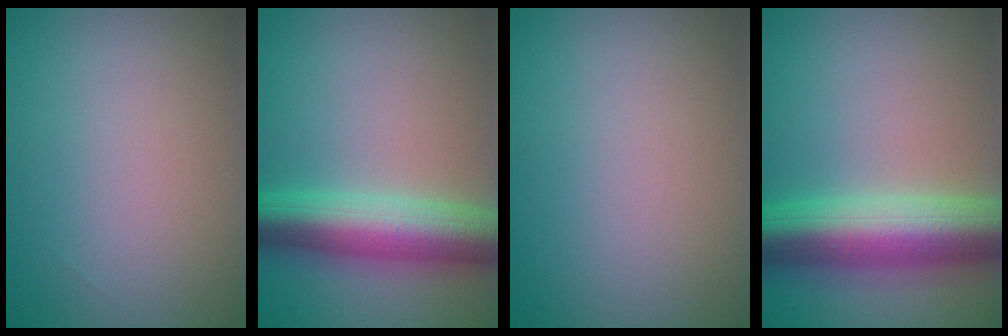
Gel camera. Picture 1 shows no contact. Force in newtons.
{"total": 8.0, "press": 8.0, "slide": 0.3}
{"total": 0.0}
{"total": 9.8, "press": 9.8, "slide": 0.3}